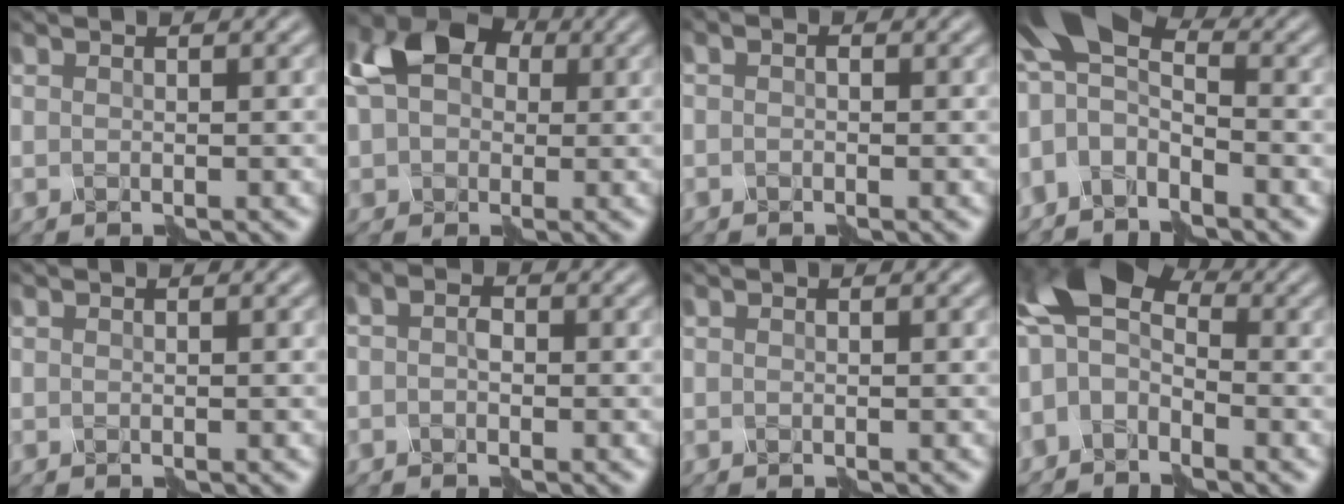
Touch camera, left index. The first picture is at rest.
{"total": 8.5, "force": [2.2, 6.8, 4.7], "torque": [-0.085, 0.042, 0.017]}
{"total": 0.6, "force": [-0.4, 0.3, 0.3], "torque": [-0.005, 0.003, -0.004]}
{"total": 6.1, "force": [-1.4, 3.6, 4.7], "torque": [-0.094, 0.018, -0.041]}
{"total": 0.0}
{"total": 1.0, "force": [-0.5, 0.6, 0.6], "torque": [-0.013, 0.008, -0.008]}
{"total": 0.0}
{"total": 6.8, "force": [-0.7, 4.5, 5.0], "torque": [-0.094, 0.024, -0.026]}